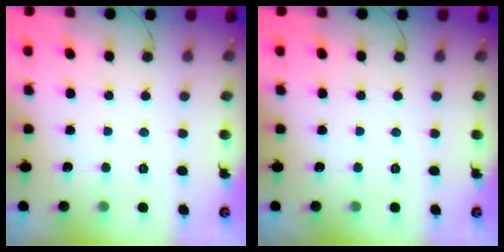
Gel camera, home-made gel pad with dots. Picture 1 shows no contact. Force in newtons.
{"total": 0.0}